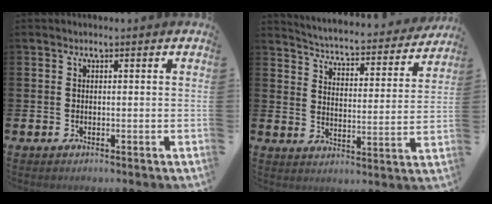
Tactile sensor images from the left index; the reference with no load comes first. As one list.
[{"total": 4.5, "force": [4.4, 0.4, 0.9], "torque": [-0.045, -0.042, 0.068]}]